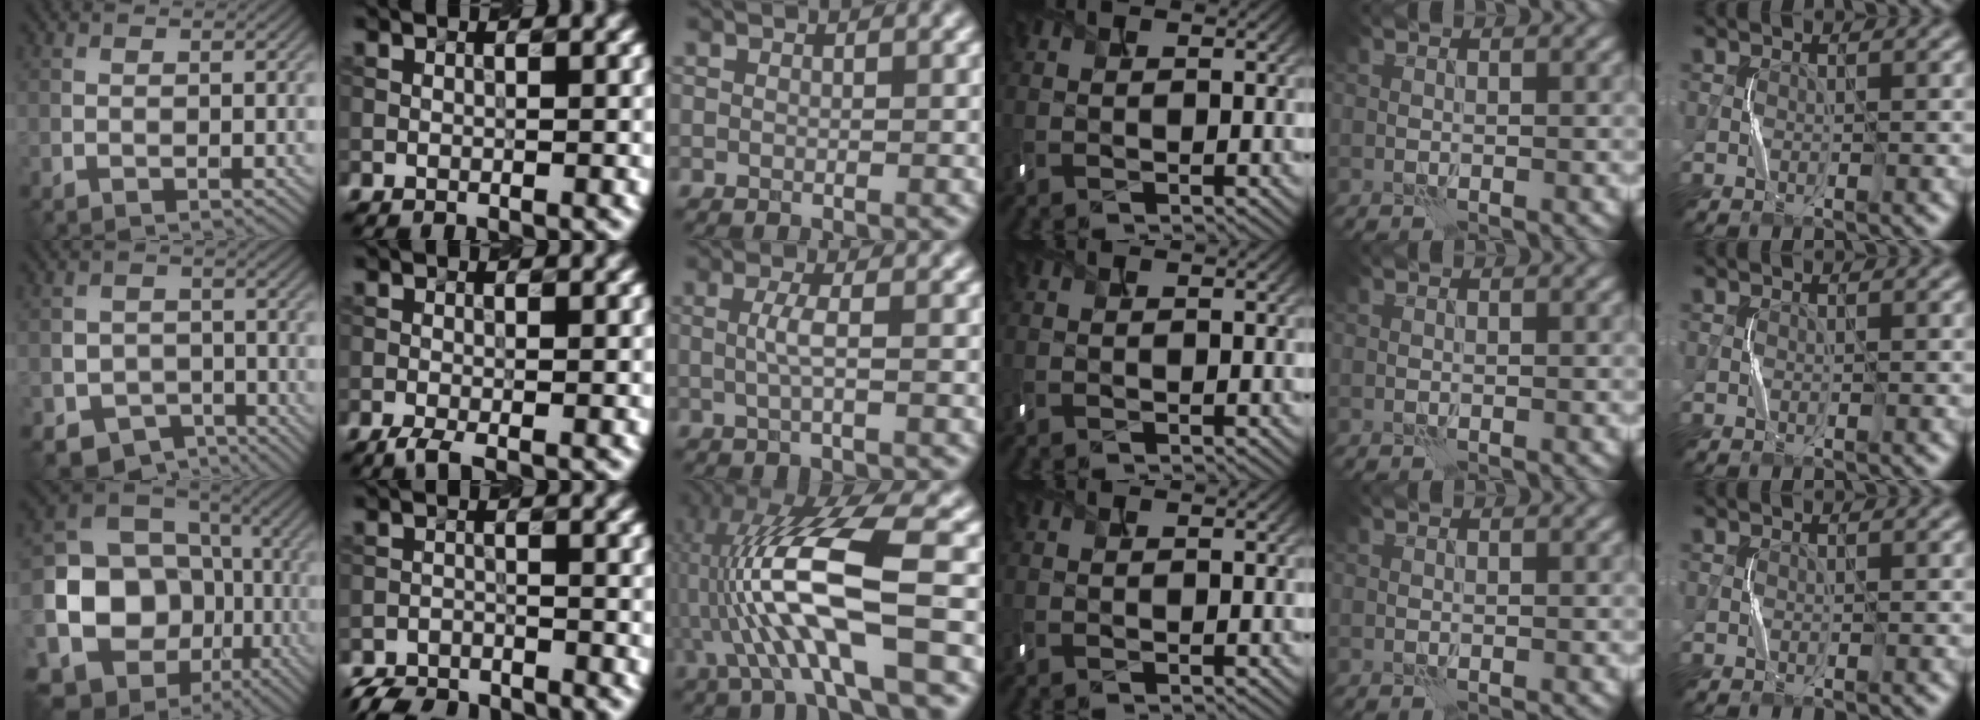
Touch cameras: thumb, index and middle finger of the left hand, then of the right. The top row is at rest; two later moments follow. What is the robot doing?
{"motion": "shake", "object": "handbell"}